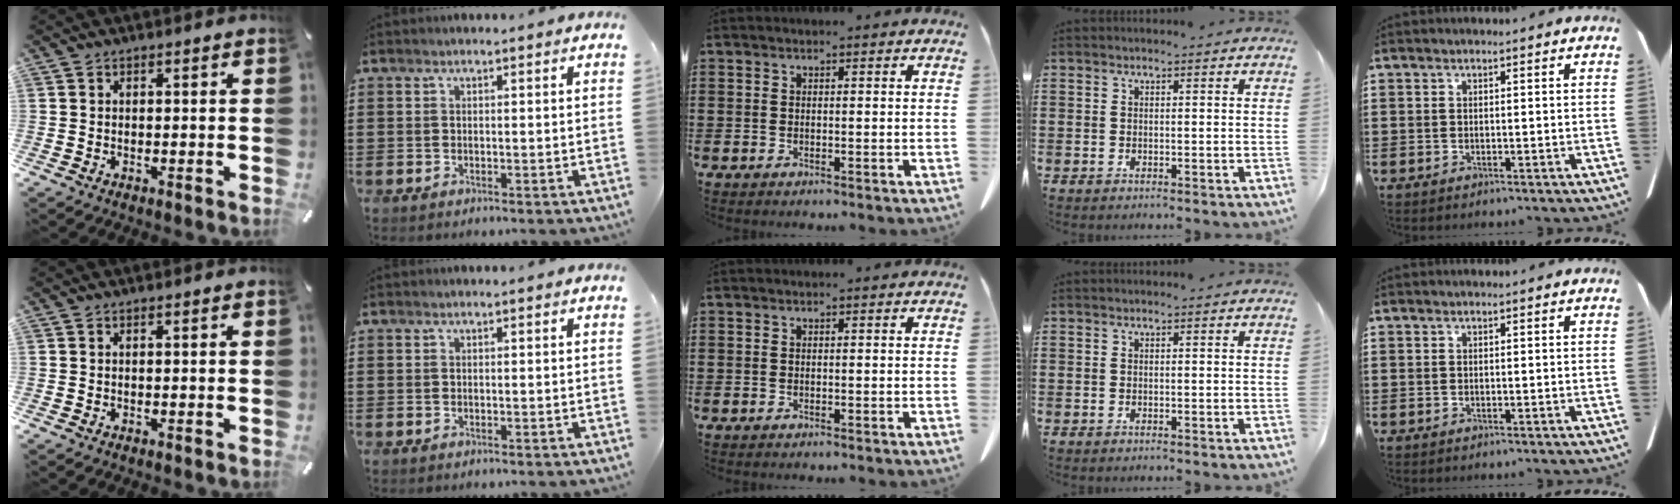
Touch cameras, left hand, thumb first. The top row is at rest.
{}